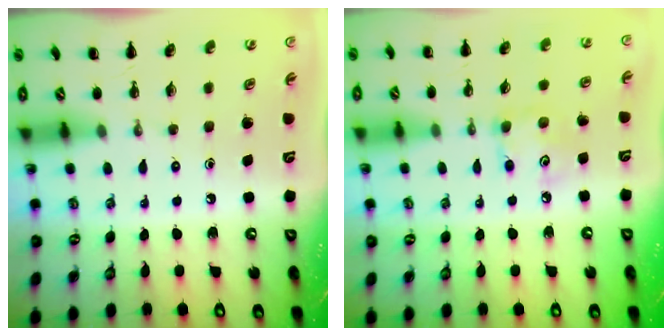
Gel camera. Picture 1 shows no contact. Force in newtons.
{"total": 5.2, "press": 5.2, "slide": 0.5}